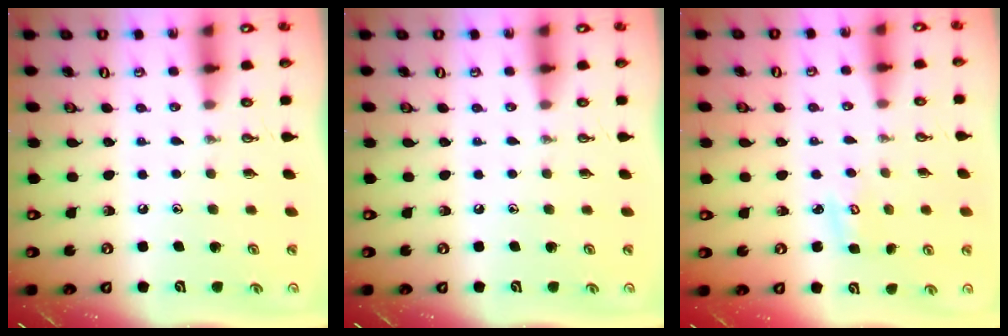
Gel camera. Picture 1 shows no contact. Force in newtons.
{"total": 0.0}
{"total": 2.5, "press": 2.5, "slide": 0.3}